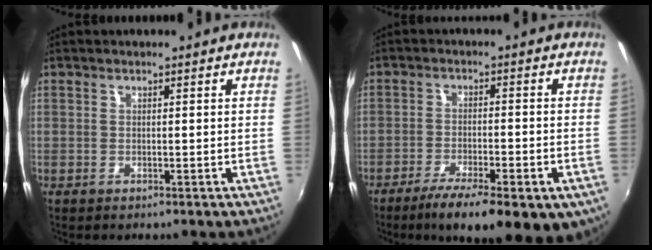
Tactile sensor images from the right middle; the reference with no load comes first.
{"total": 16.0, "force": [-9.6, 4.9, 11.8], "torque": [-0.197, -0.041, -0.138]}